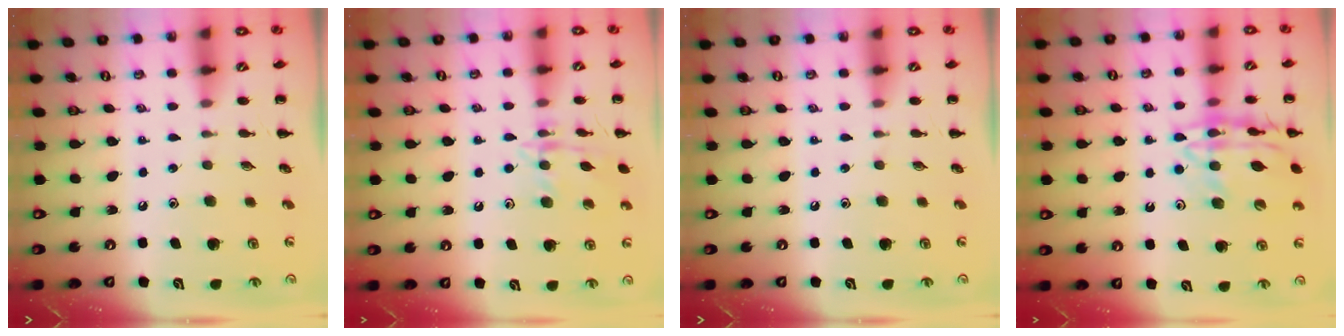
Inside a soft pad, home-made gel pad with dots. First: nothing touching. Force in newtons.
{"total": 12.2, "press": 12.1, "slide": 0.8}
{"total": 0.0}
{"total": 16.1, "press": 16.0, "slide": 2.2}